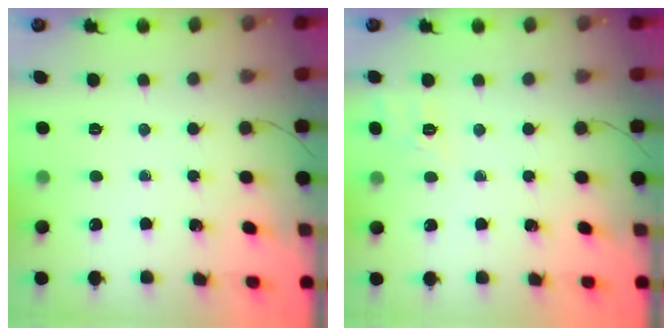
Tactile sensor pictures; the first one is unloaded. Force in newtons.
{"total": 2.8, "press": 2.2, "slide": 1.7}